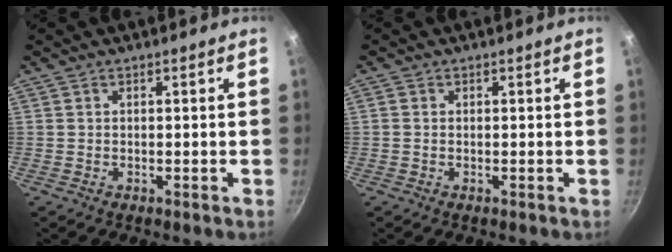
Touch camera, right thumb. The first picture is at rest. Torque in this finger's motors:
{"motor_torque": [-0.40, 0.33, -0.21, 0.10, -0.05]}